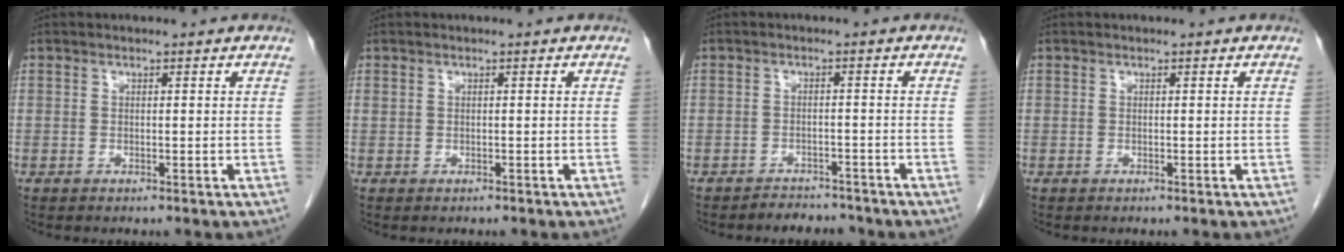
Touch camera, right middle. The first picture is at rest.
{"total": 0.0}
{"total": 3.6, "force": [-3.3, 1.4, -0.2], "torque": [0.003, 0.002, -0.049]}
{"total": 0.0}